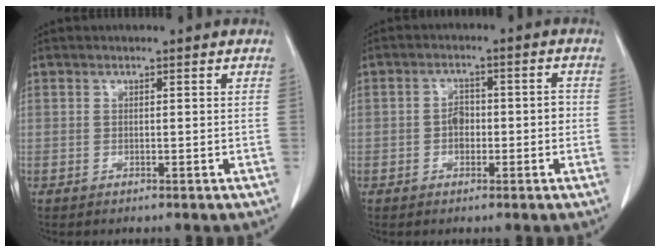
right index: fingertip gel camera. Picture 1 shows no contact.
{"total": 3.8, "force": [-0.8, 2.3, 2.9], "torque": [-0.043, 0.019, -0.012]}